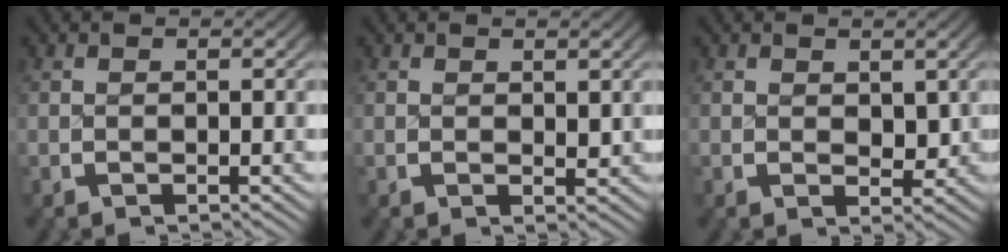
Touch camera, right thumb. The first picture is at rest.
{"total": 0.8, "force": [0.7, 0.4, 0.3], "torque": [0.004, -0.003, 0.016]}
{"total": 1.4, "force": [0.8, 0.9, 0.8], "torque": [-0.005, -0.011, 0.023]}